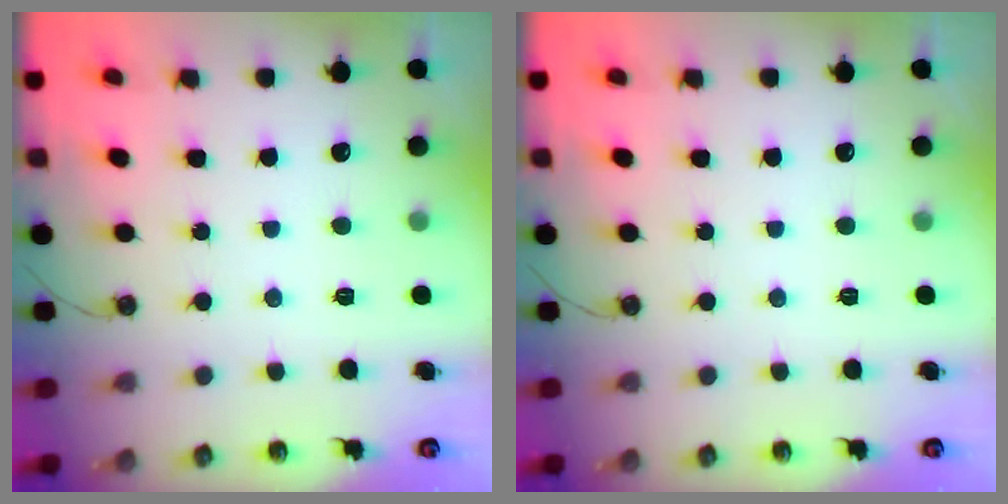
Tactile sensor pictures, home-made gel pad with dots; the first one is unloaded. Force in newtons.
{"total": 0.0}